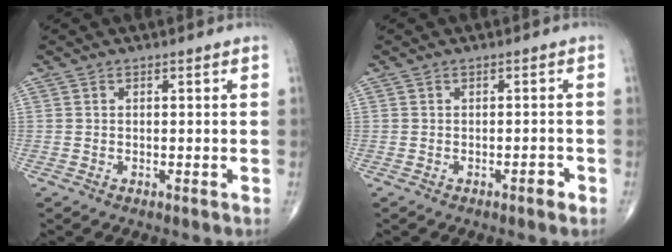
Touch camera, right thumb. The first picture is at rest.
{"total": 1.6, "force": [-0.9, 0.6, 1.2], "torque": [-0.016, 0.001, -0.013]}